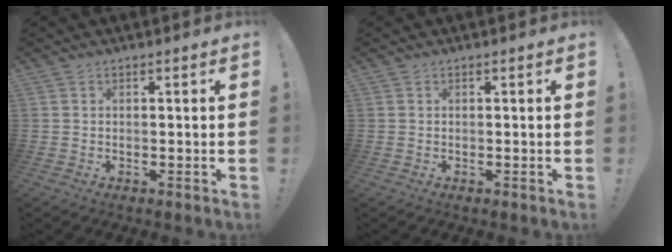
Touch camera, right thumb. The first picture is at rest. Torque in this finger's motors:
{"motor_torque": [0.00, 0.00, -0.10, 0.10, 0.00]}